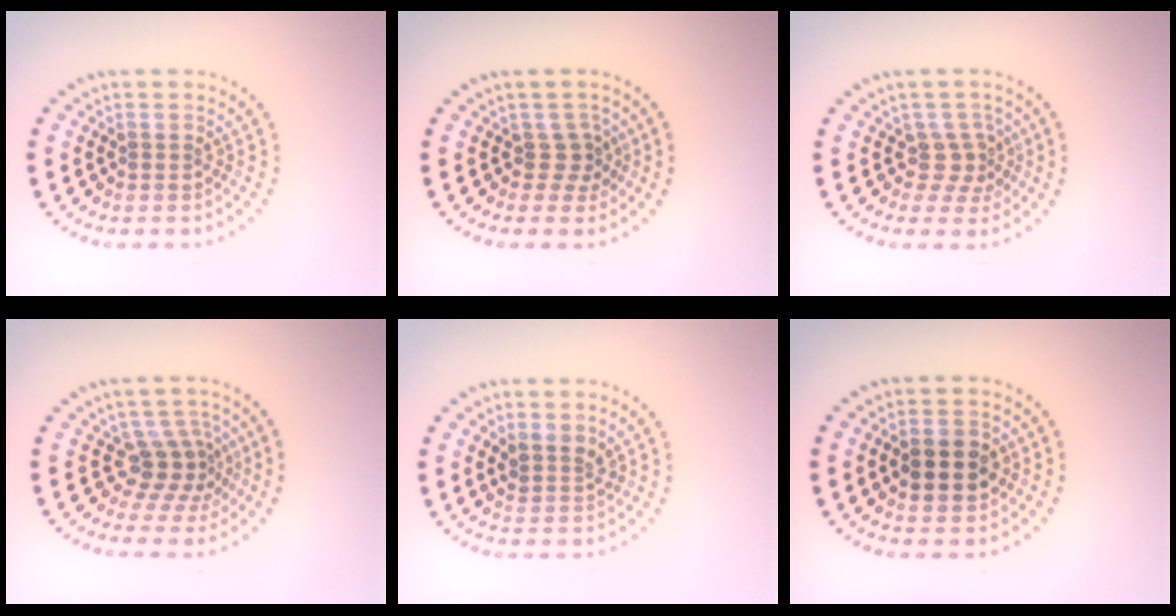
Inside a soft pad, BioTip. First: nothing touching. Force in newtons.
{"total": 1.8, "press": 1.2, "slide": 1.4}
{"total": 2.3, "press": 1.6, "slide": 1.6}
{"total": 3.3, "press": 2.3, "slide": 2.4}
{"total": 1.9, "press": 1.6, "slide": 1.0}
{"total": 4.3, "press": 4.3, "slide": 0.1}